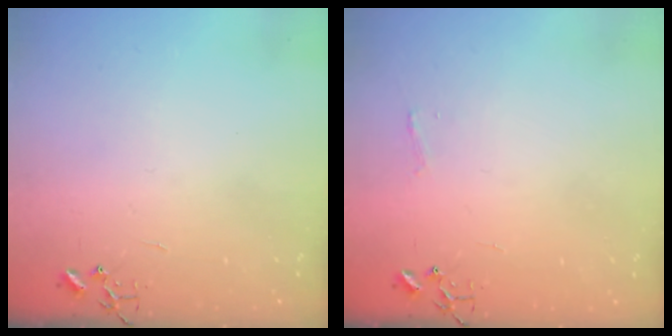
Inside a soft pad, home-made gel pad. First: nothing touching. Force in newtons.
{"total": 3.7, "press": 3.6, "slide": 0.5}